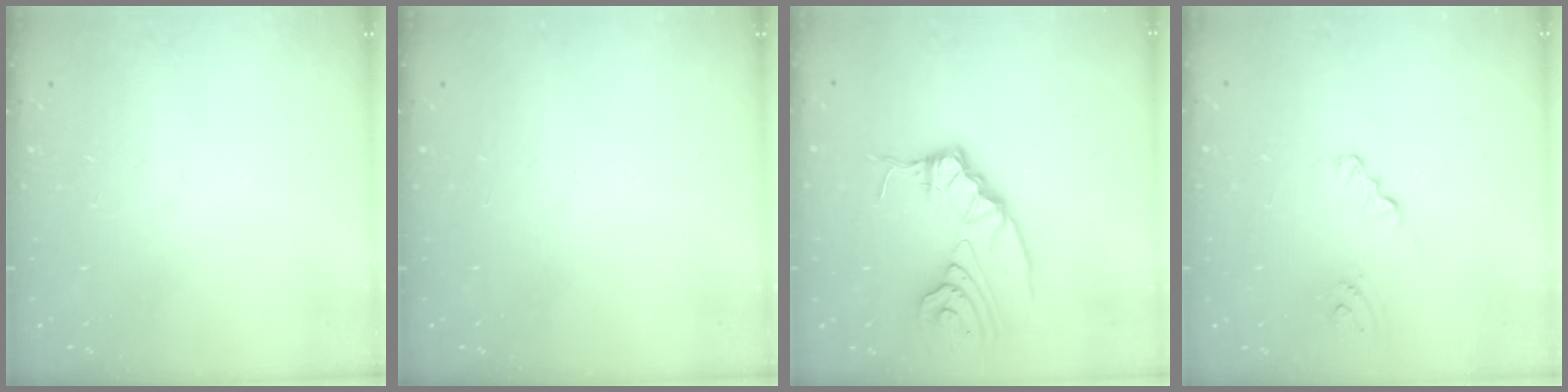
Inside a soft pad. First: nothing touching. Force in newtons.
{"total": 0.0}
{"total": 9.1, "press": 9.1, "slide": 0.3}
{"total": 2.2, "press": 2.2, "slide": 0.3}